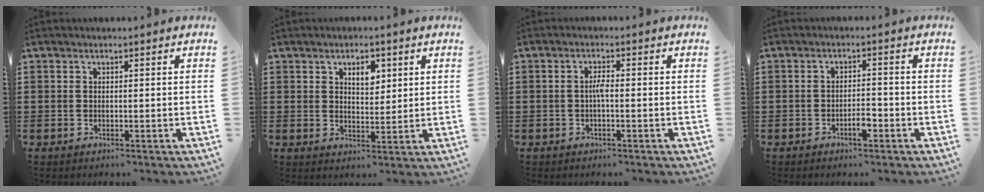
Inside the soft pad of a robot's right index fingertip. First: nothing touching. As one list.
[{"total": 3.8, "force": [2.0, 2.2, 2.4], "torque": [-0.040, 0.004, 0.031]}, {"total": 1.9, "force": [-0.4, 0.4, 1.8], "torque": [-0.037, 0.003, -0.008]}, {"total": 3.0, "force": [-1.6, 1.1, 2.3], "torque": [-0.042, 0.005, -0.030]}]